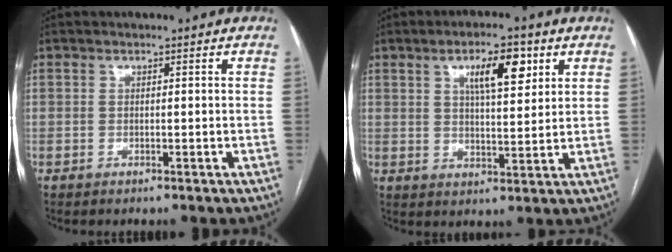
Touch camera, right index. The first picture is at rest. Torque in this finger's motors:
{"motor_torque": [0.25, 0.23, 0.39, 0.11]}